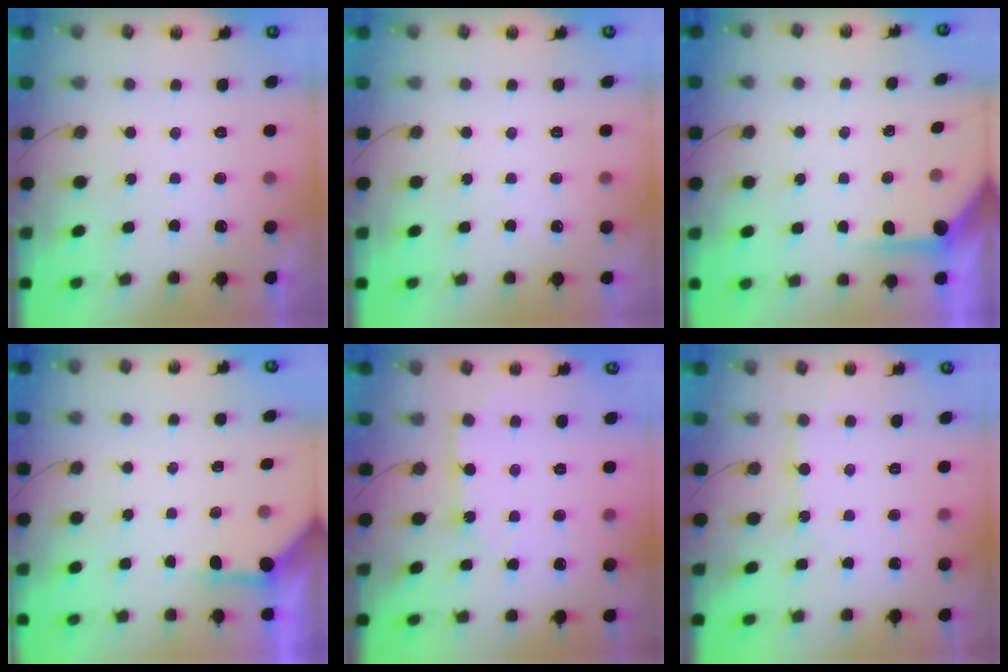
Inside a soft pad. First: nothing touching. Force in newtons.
{"total": 0.0}
{"total": 5.9, "press": 5.9, "slide": 0.2}
{"total": 3.8, "press": 3.7, "slide": 0.4}
{"total": 4.8, "press": 4.8, "slide": 0.5}
{"total": 6.4, "press": 6.3, "slide": 0.7}